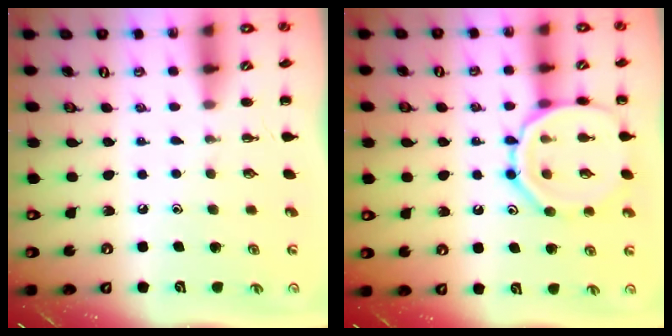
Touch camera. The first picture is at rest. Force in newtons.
{"total": 14.0, "press": 14.0, "slide": 0.8}